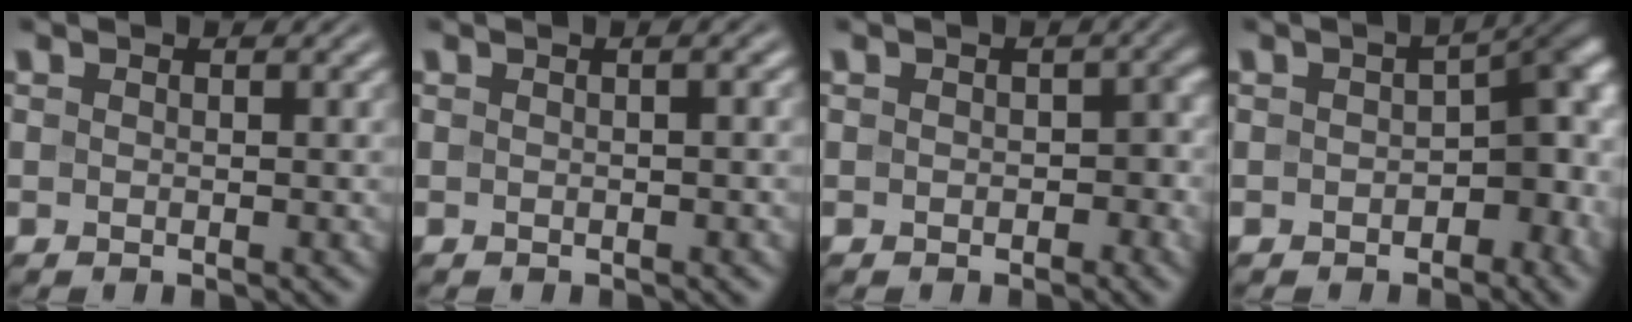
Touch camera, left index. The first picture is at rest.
{"total": 1.6, "force": [0.3, 0.5, 1.5], "torque": [-0.017, 0.006, -0.004]}
{"total": 2.4, "force": [-0.4, 1.7, 1.6], "torque": [-0.010, -0.006, -0.006]}
{"total": 6.2, "force": [-1.2, 3.4, 5.0], "torque": [-0.046, 0.006, -0.023]}